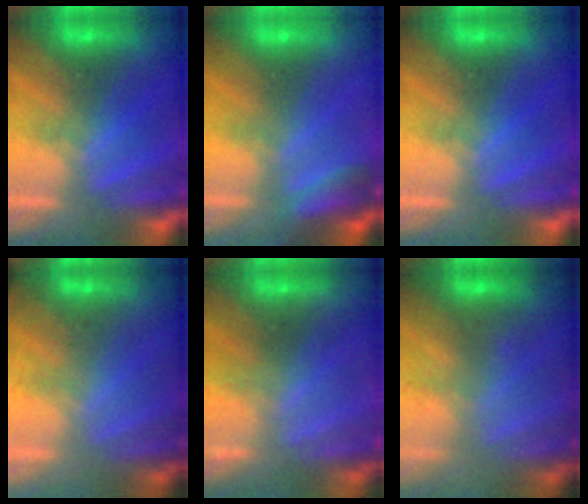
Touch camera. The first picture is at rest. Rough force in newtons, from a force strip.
{"total": 2.7}
{"total": 0.0}
{"total": 2.0}
{"total": 2.2}
{"total": 3.2}